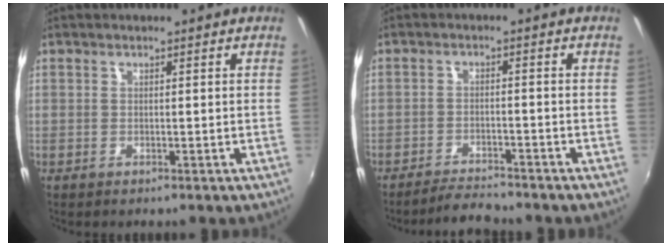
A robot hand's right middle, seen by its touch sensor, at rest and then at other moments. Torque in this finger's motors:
{"motor_torque": [0.26, -0.22, 0.17, 0.07]}